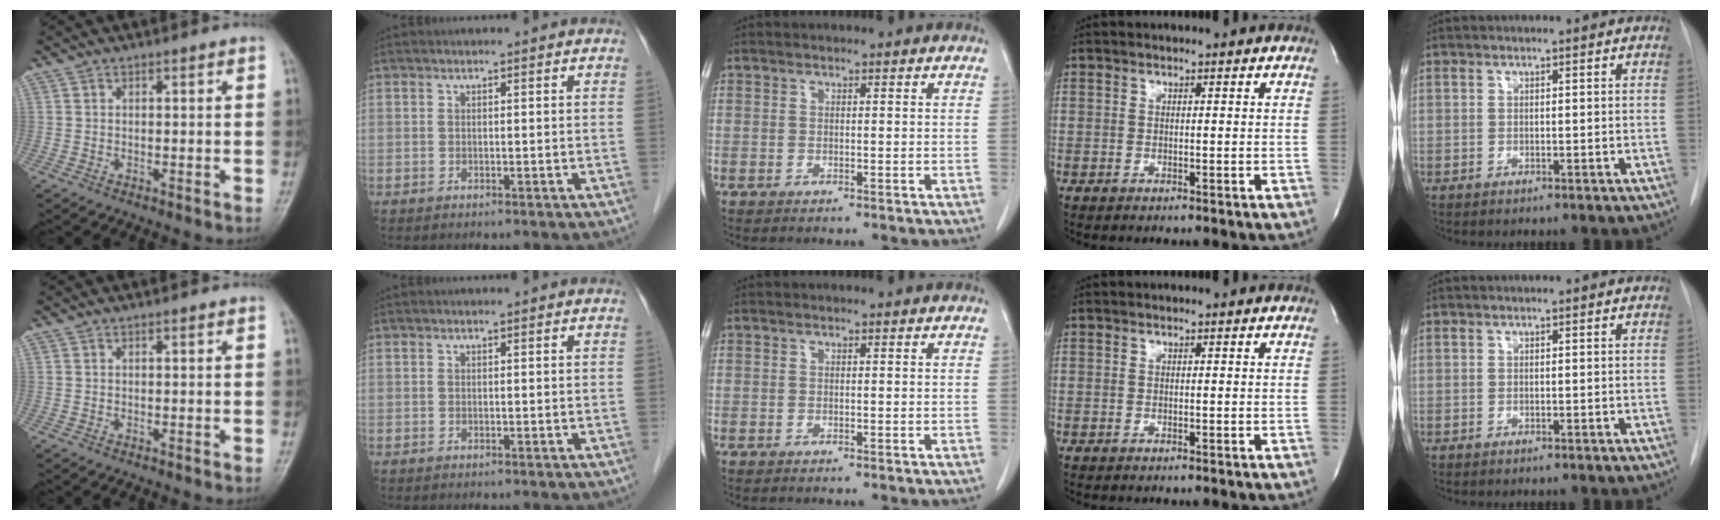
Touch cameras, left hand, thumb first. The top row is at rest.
{}